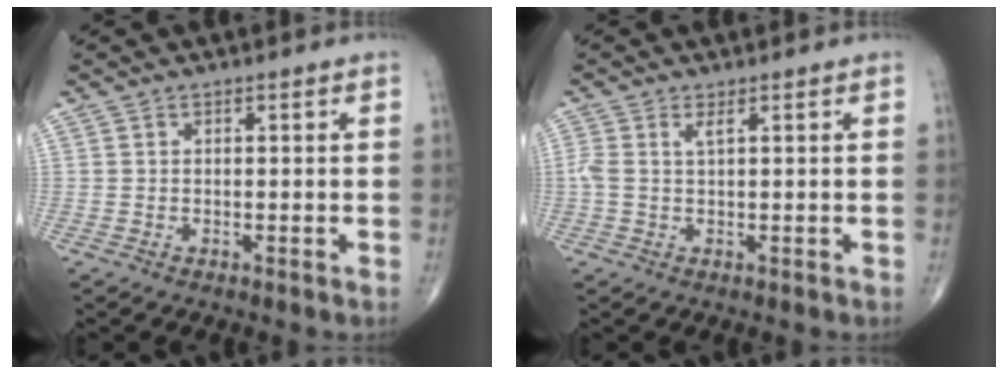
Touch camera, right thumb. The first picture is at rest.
{"total": 2.1, "force": [0.7, 0.5, 2.0], "torque": [-0.056, 0.012, 0.018]}